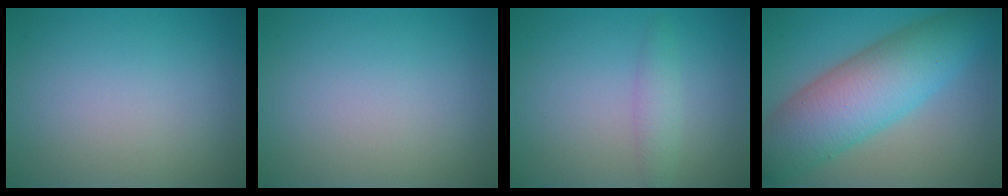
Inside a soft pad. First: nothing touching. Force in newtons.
{"total": 0.0}
{"total": 1.7, "press": 1.7, "slide": 0.1}
{"total": 9.5, "press": 9.5, "slide": 0.1}